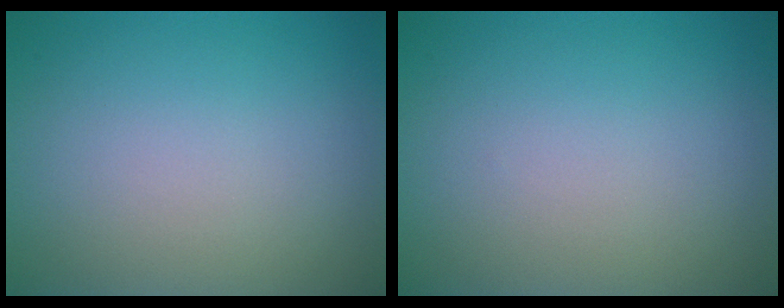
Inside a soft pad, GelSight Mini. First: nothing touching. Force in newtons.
{"total": 0.0}